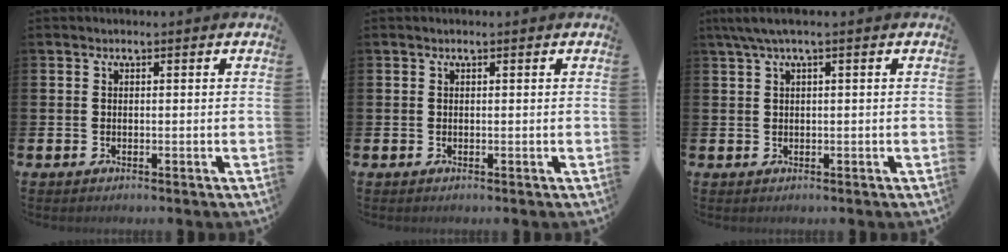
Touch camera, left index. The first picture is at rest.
{"total": 0.0}
{"total": 2.3, "force": [1.1, 0.0, 2.0], "torque": [-0.041, 0.002, 0.021]}